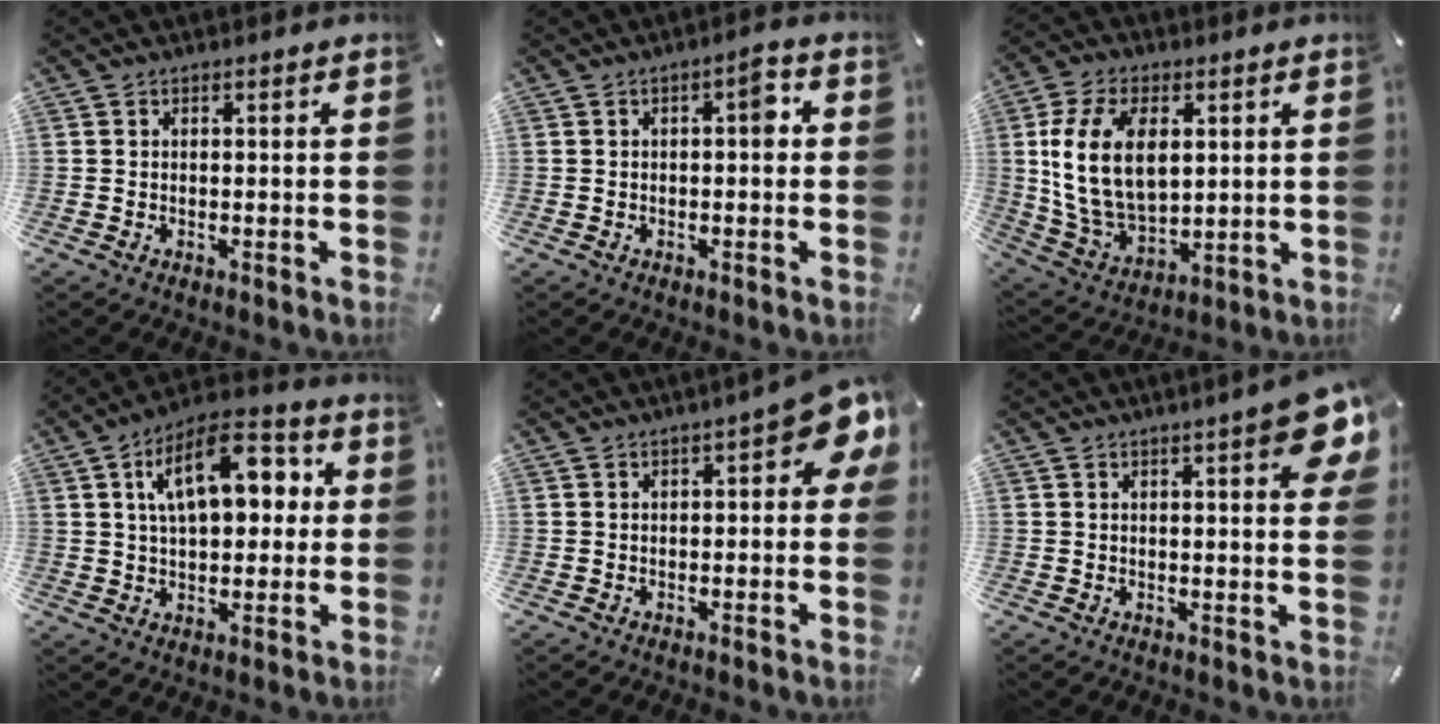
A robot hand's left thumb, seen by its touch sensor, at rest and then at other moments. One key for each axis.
{"total": 4.6, "fx": 0.2, "fy": 1.8, "fz": 4.2, "tx": -0.051, "ty": 0.005, "tz": -0.007}
{"total": 16.4, "fx": 3.9, "fy": 10.7, "fz": 11.8, "tx": -0.265, "ty": -0.004, "tz": 0.068}
{"total": 15.0, "fx": 4.8, "fy": 8.3, "fz": 11.6, "tx": -0.179, "ty": 0.003, "tz": 0.082}
{"total": 9.0, "fx": 3.2, "fy": 3.2, "fz": 7.7, "tx": -0.097, "ty": -0.013, "tz": 0.050}
{"total": 8.6, "fx": 4.2, "fy": 2.0, "fz": 7.3, "tx": -0.103, "ty": -0.018, "tz": 0.067}